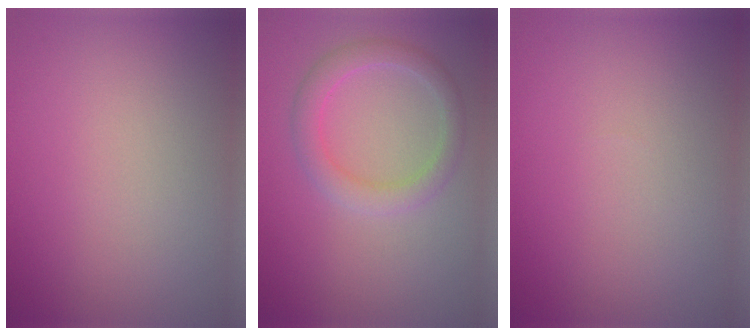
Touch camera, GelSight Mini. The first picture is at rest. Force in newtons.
{"total": 2.8, "press": 2.8, "slide": 0.1}
{"total": 0.0}